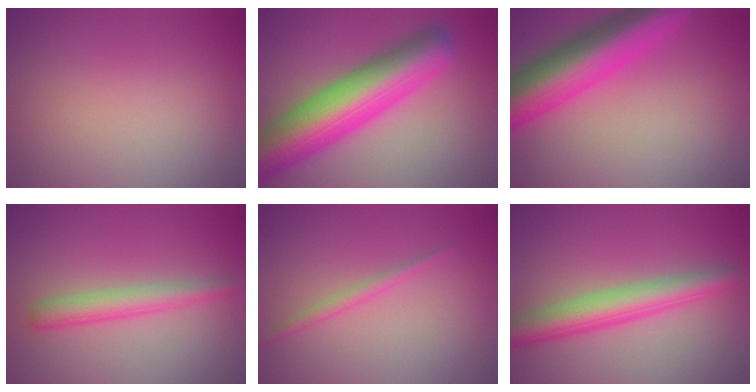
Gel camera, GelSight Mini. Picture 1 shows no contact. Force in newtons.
{"total": 10.8, "press": 10.8, "slide": 0.4}
{"total": 9.0, "press": 9.0, "slide": 0.4}
{"total": 2.8, "press": 2.8, "slide": 0.2}
{"total": 1.2, "press": 1.2, "slide": 0.1}
{"total": 4.8, "press": 4.8, "slide": 0.1}